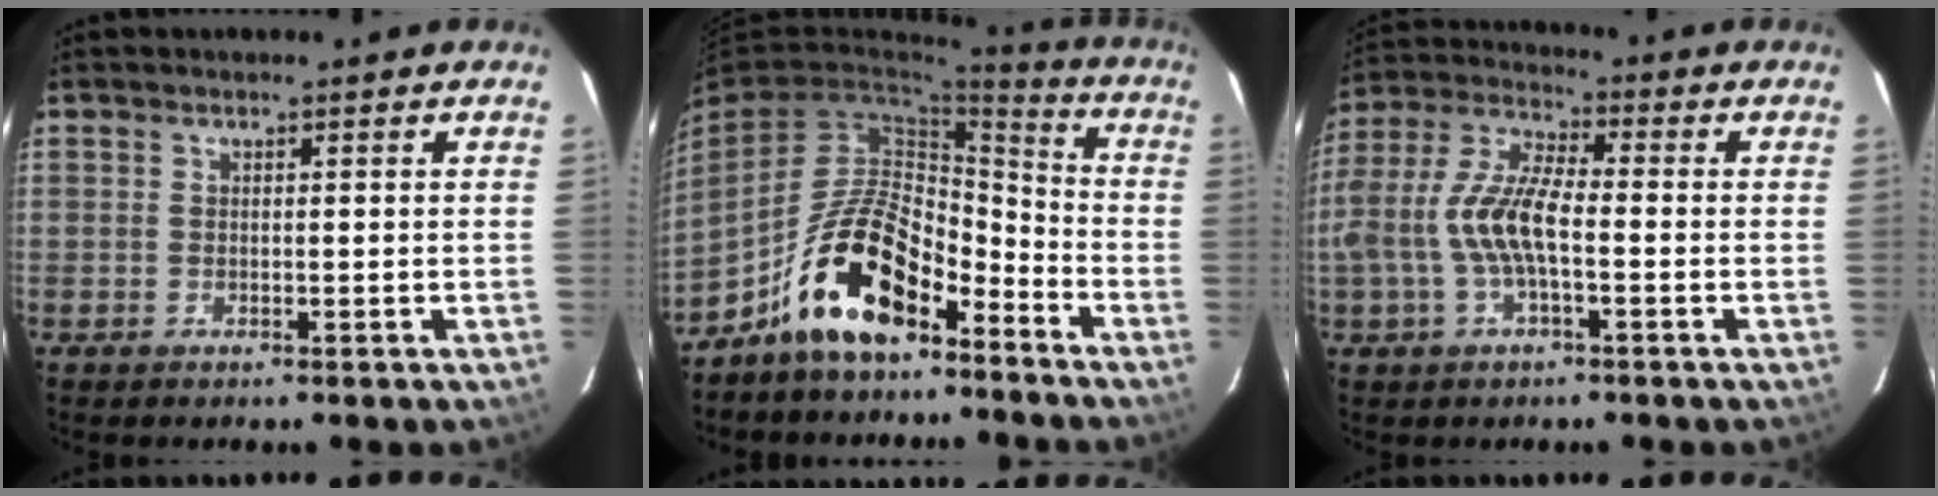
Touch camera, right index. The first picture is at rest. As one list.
[{"total": 14.6, "force": [-9.5, 6.3, 9.1], "torque": [-0.168, 0.025, -0.164]}, {"total": 12.1, "force": [-2.3, 4.3, 11.1], "torque": [-0.238, 0.007, -0.044]}]